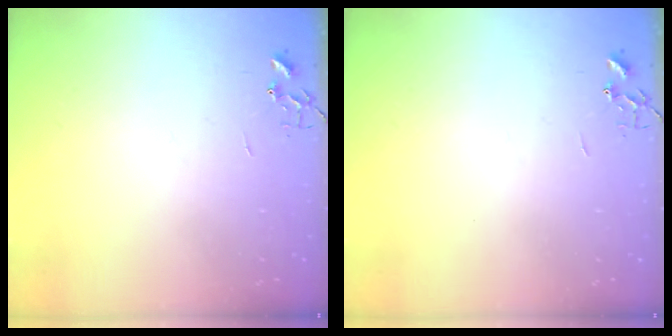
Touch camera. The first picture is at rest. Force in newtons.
{"total": 0.0}